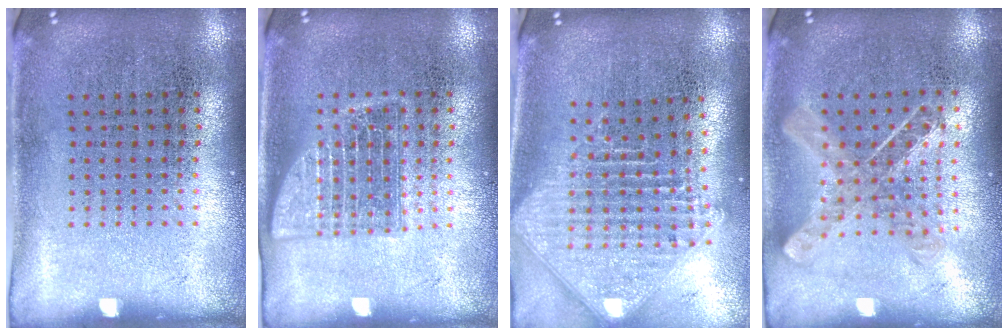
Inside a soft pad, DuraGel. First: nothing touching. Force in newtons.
{"total": 1.8, "press": 1.7, "slide": 0.3}
{"total": 2.5, "press": 1.8, "slide": 1.6}
{"total": 1.0, "press": 1.0, "slide": 0.1}